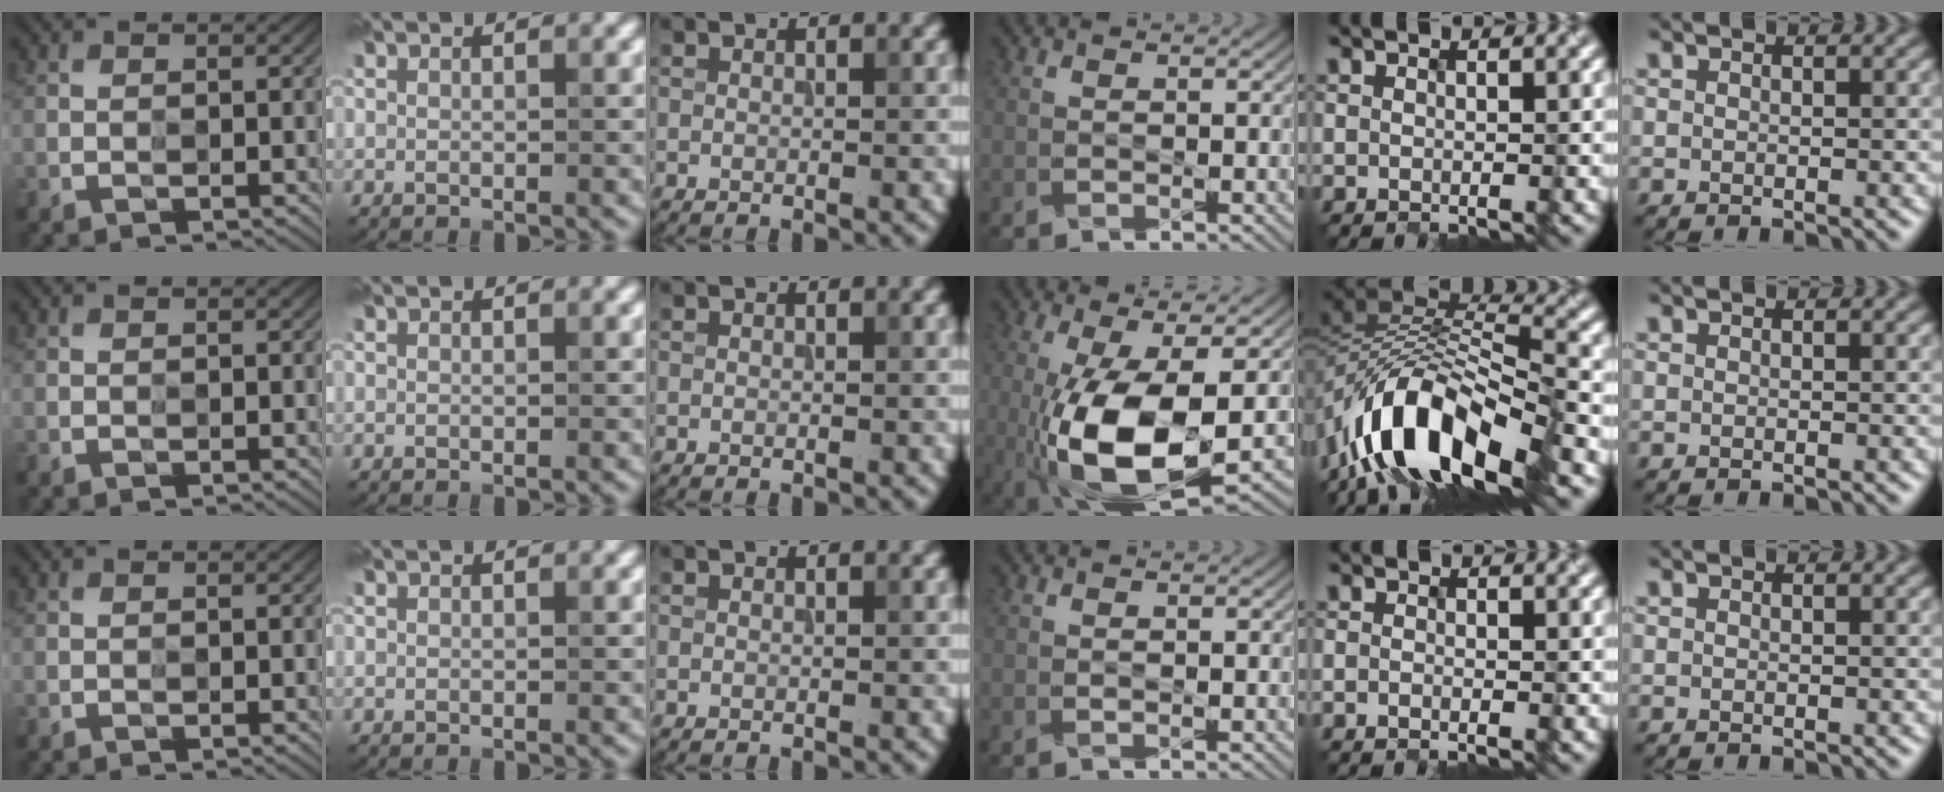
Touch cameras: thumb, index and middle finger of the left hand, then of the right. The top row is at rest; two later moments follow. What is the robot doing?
{"motion": "insert", "object": "pill capsule"}